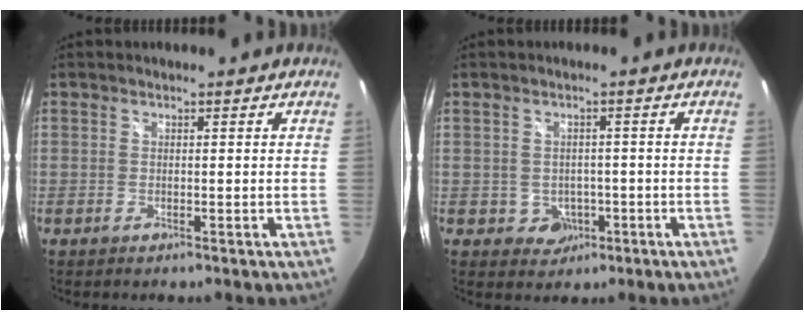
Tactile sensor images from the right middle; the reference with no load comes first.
{"total": 3.7, "force": [-1.1, 3.4, 0.9], "torque": [-0.025, 0.005, -0.005]}